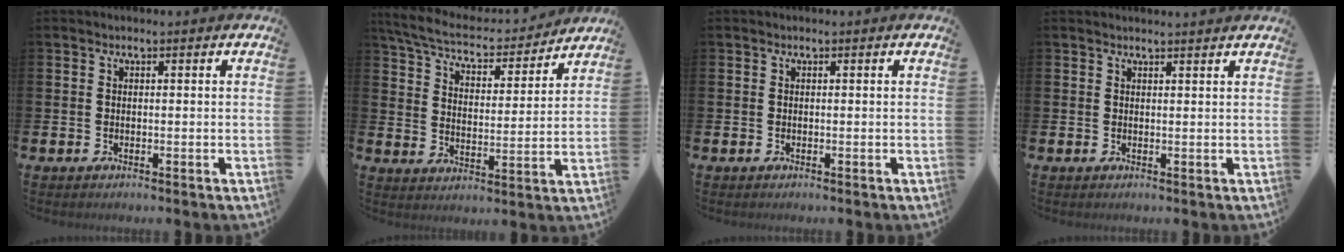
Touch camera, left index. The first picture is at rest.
{"total": 7.4, "force": [6.8, 1.6, 2.3], "torque": [-0.077, -0.049, 0.116]}
{"total": 0.0}
{"total": 0.9, "force": [0.9, -0.2, 0.0], "torque": [0.007, -0.007, 0.016]}